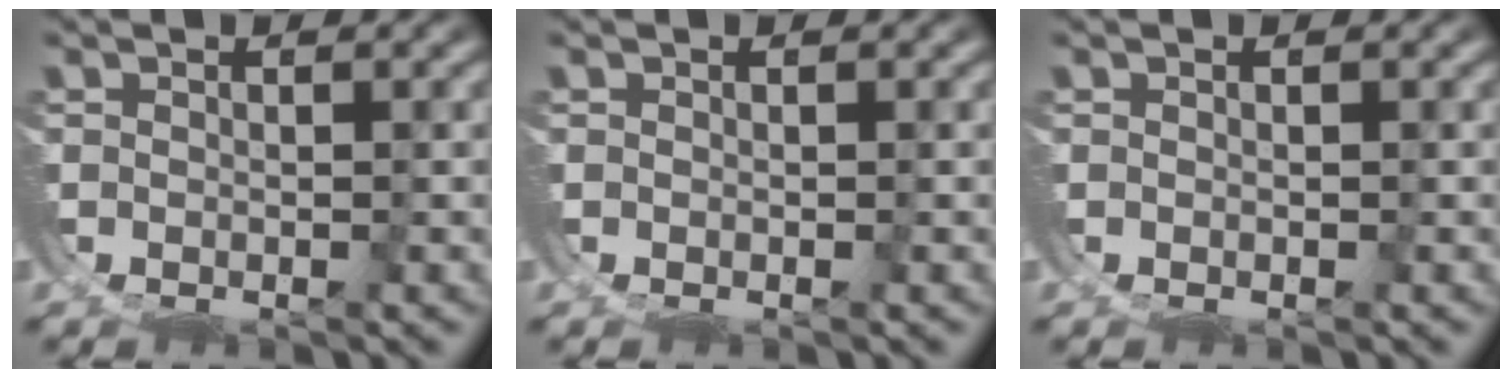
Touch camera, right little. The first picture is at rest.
{"total": 0.0}
{"total": 0.0}